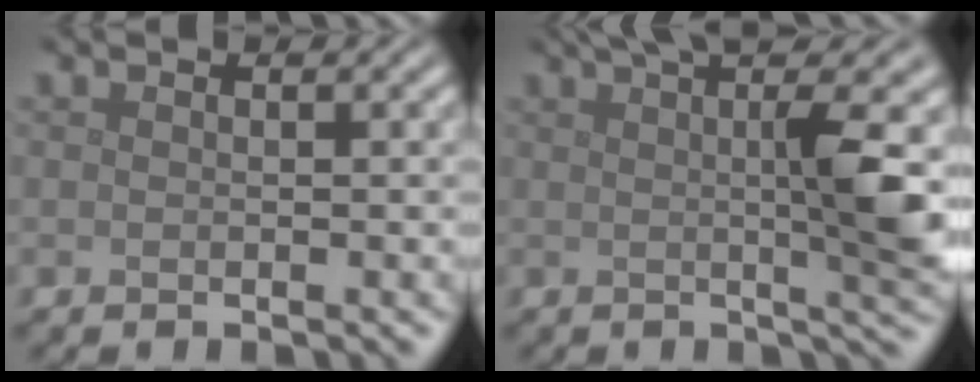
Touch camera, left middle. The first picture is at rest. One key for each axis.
{"total": 7.3, "fx": 1.8, "fy": 1.2, "fz": 7.0, "tx": -0.093, "ty": 0.004, "tz": 0.030}